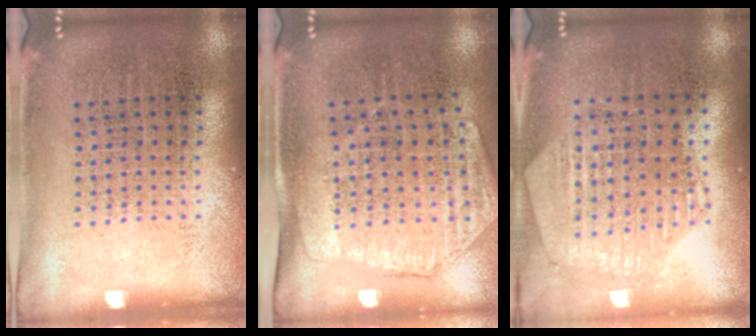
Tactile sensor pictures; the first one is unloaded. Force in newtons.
{"total": 1.7, "press": 1.4, "slide": 0.9}
{"total": 1.1, "press": 1.1, "slide": 0.3}